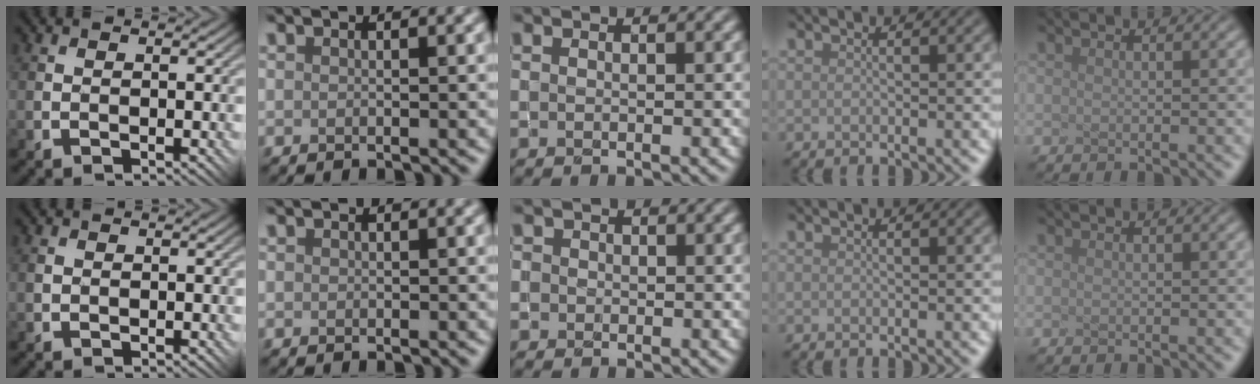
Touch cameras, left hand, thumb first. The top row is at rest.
{"thumb": {"total": 0.7, "force": [0.2, 0.6, 0.3], "torque": [-0.009, 0.001, 0.002]}, "middle": {"total": 1.2, "force": [0.1, 1.2, 0.0], "torque": [0.008, 0.004, -0.005]}}